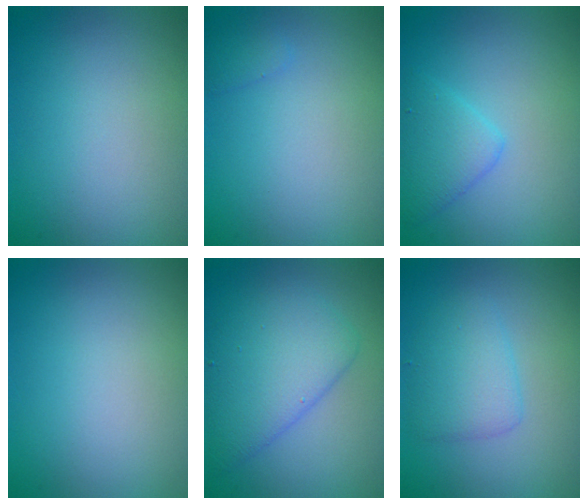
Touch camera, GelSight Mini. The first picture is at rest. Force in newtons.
{"total": 0.8, "press": 0.8, "slide": 0.0}
{"total": 2.7, "press": 2.7, "slide": 0.2}
{"total": 0.0}
{"total": 5.5, "press": 5.5, "slide": 0.2}
{"total": 2.8, "press": 2.8, "slide": 0.1}